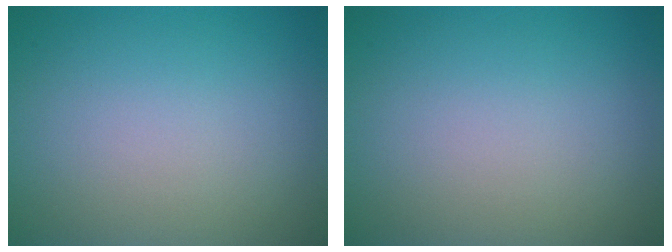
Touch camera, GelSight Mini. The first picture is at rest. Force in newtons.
{"total": 0.0}